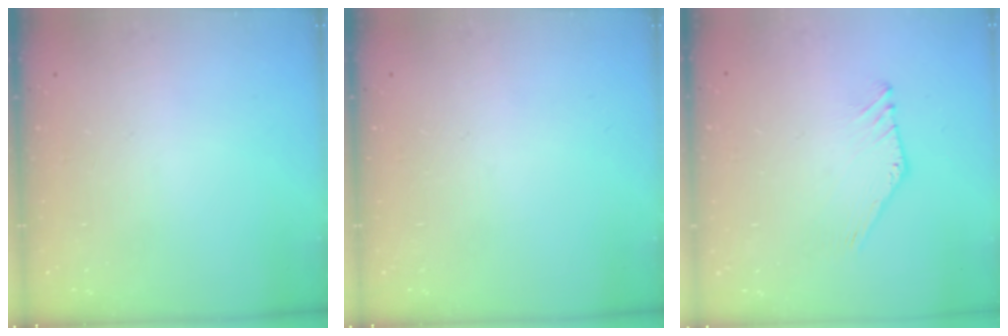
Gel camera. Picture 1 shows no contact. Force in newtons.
{"total": 0.0}
{"total": 2.3, "press": 2.3, "slide": 0.1}